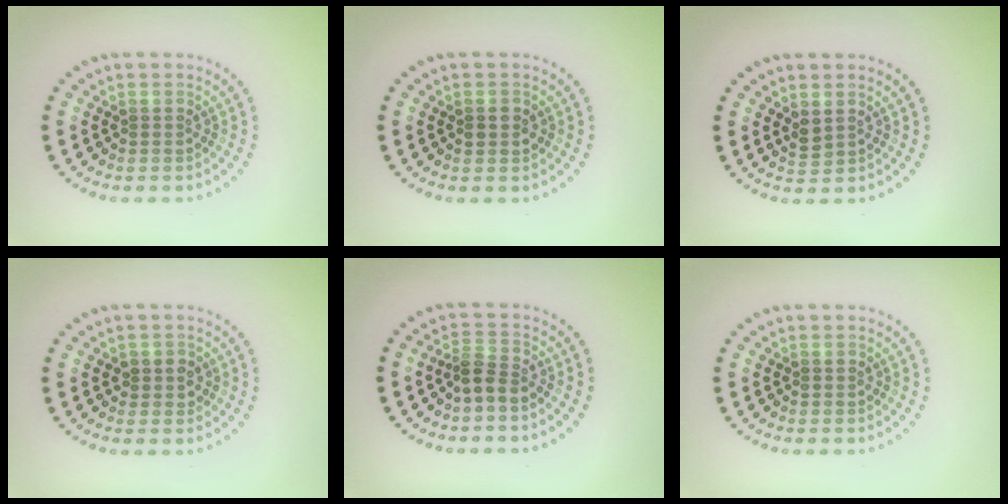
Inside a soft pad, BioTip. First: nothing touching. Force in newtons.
{"total": 1.0, "press": 1.0, "slide": 0.0}
{"total": 1.1, "press": 1.0, "slide": 0.4}
{"total": 1.7, "press": 1.6, "slide": 0.6}
{"total": 2.3, "press": 1.7, "slide": 1.5}
{"total": 0.5, "press": 0.5, "slide": 0.0}